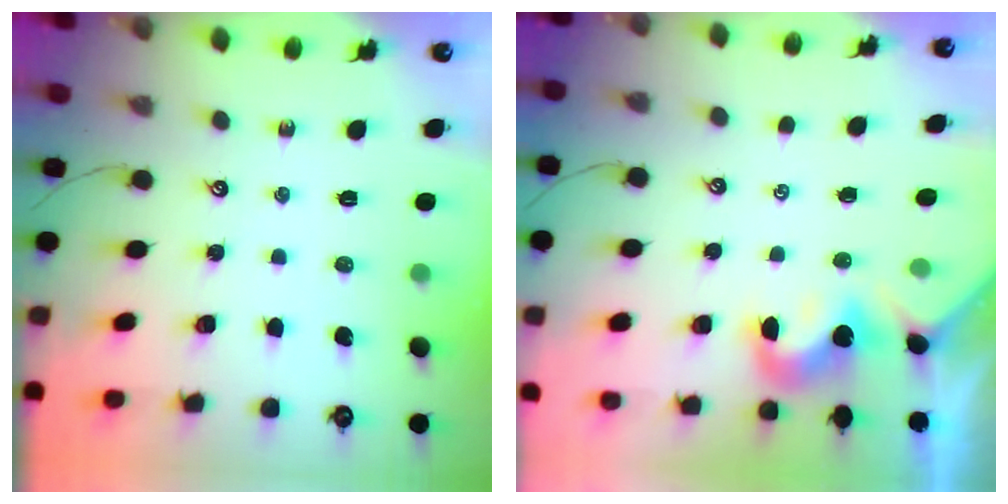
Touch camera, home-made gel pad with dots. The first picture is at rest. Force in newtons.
{"total": 0.0}